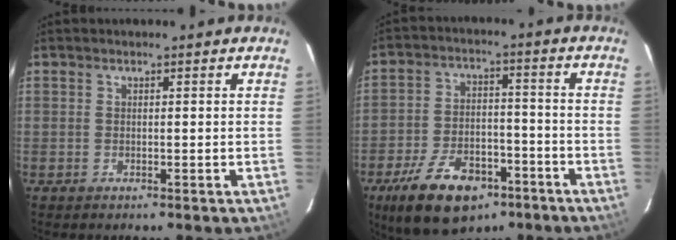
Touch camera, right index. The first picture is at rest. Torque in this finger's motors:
{"motor_torque": [1.06, -1.08, 0.36, 0.02]}